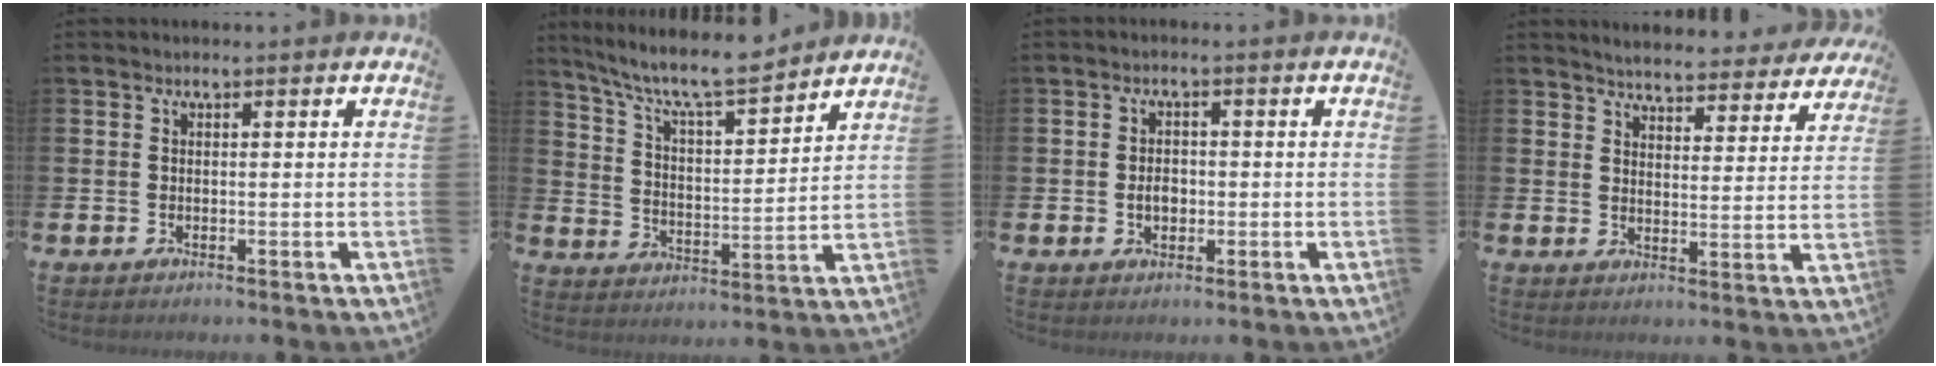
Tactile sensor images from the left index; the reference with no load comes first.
{"total": 8.9, "force": [8.3, 1.0, 3.1], "torque": [-0.090, -0.056, 0.145]}
{"total": 2.5, "force": [-0.4, 1.8, 1.6], "torque": [-0.012, -0.002, -0.013]}
{"total": 5.2, "force": [5.1, 0.5, 0.8], "torque": [-0.023, -0.041, 0.083]}